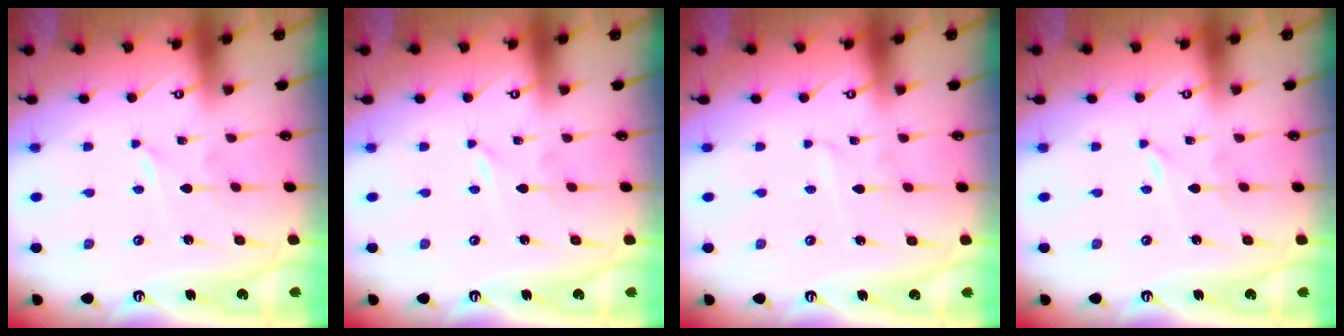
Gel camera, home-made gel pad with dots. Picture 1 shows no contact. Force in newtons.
{"total": 0.0}
{"total": 0.9, "press": 0.9, "slide": 0.1}
{"total": 0.0}